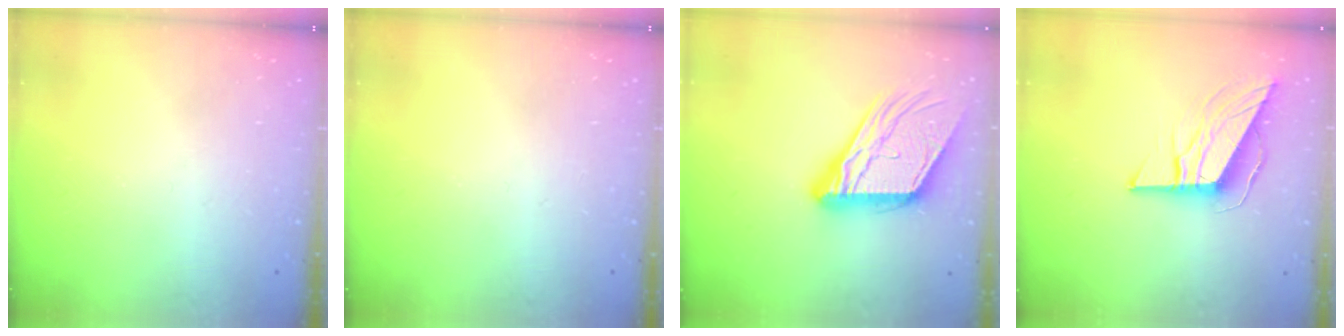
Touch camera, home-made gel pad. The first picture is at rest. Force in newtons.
{"total": 0.0}
{"total": 18.3, "press": 18.2, "slide": 1.8}
{"total": 9.4, "press": 9.4, "slide": 0.6}